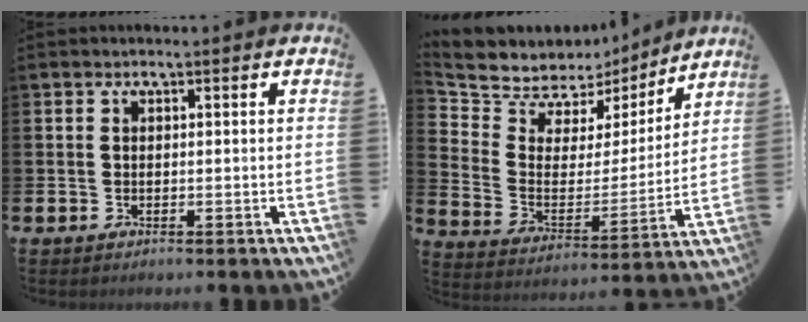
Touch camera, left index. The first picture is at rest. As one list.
[{"total": 6.9, "force": [6.0, 3.3, -0.3], "torque": [-0.045, -0.049, 0.106]}]